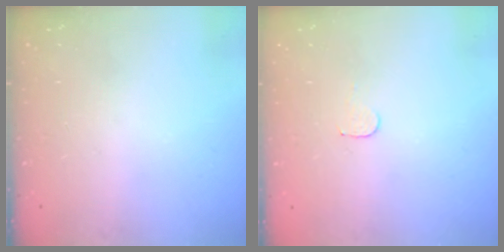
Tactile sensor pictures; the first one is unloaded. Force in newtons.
{"total": 3.4, "press": 3.4, "slide": 0.3}